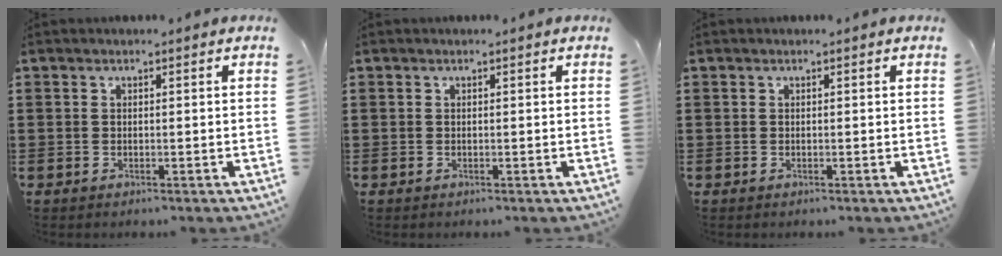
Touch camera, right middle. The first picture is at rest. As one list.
[{"total": 0.0}, {"total": 0.0}]